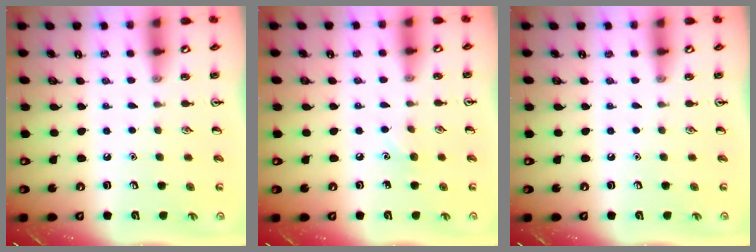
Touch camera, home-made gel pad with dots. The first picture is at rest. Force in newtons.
{"total": 5.0, "press": 4.7, "slide": 1.6}
{"total": 0.0}